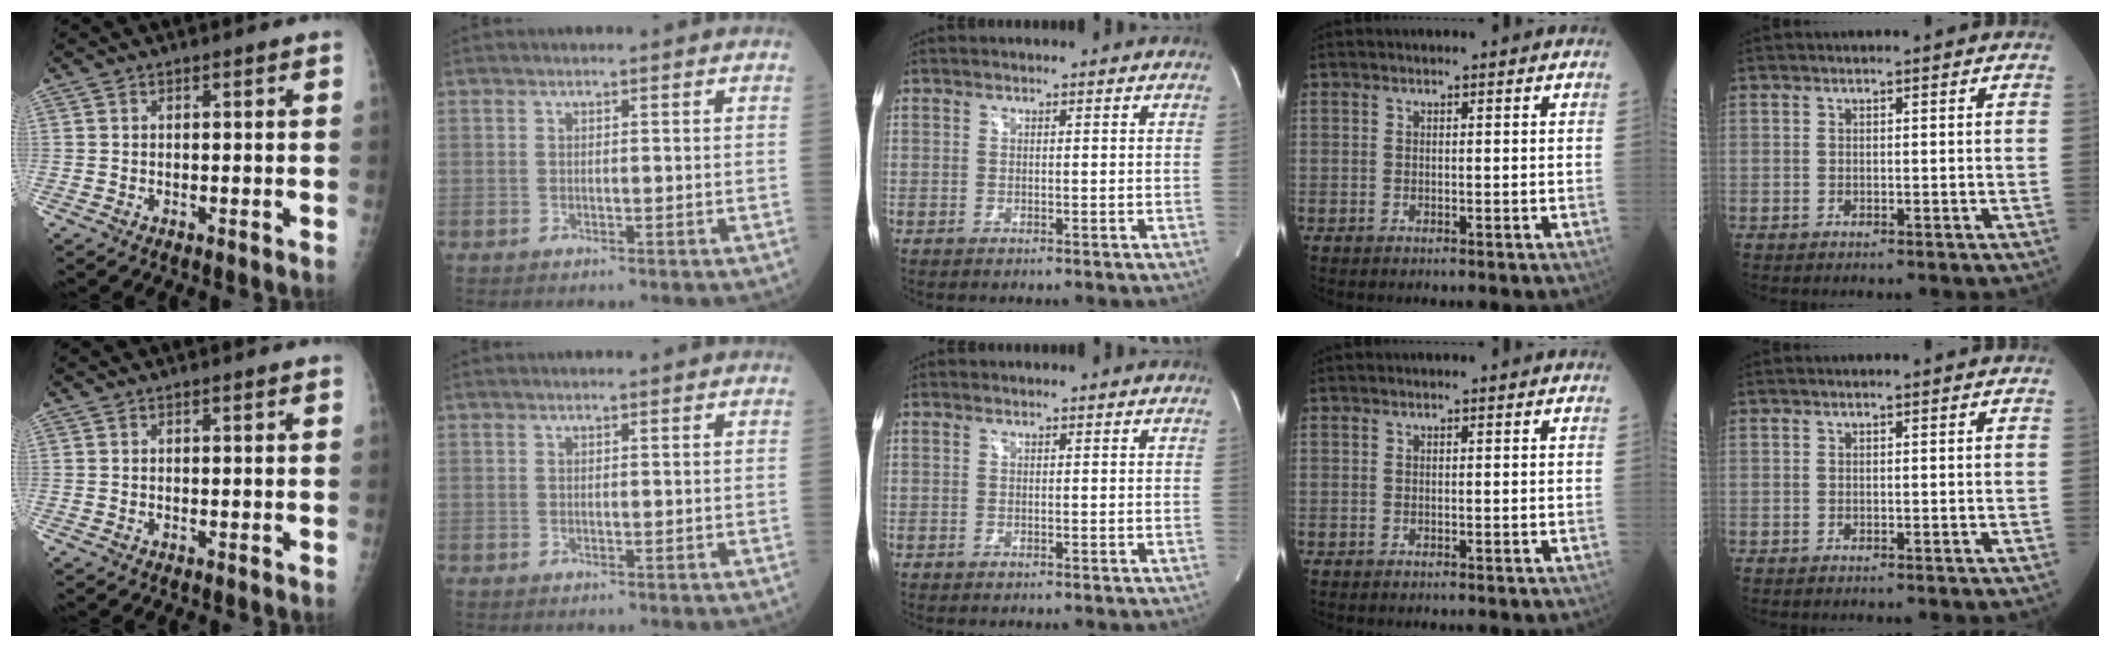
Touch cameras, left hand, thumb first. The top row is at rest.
{}